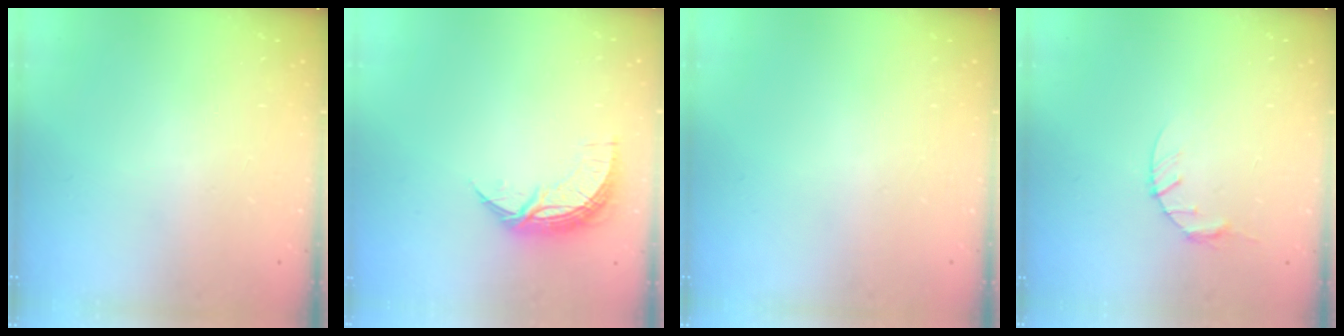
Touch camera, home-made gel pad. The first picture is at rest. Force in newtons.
{"total": 9.7, "press": 9.7, "slide": 0.4}
{"total": 0.0}
{"total": 4.6, "press": 4.6, "slide": 0.6}